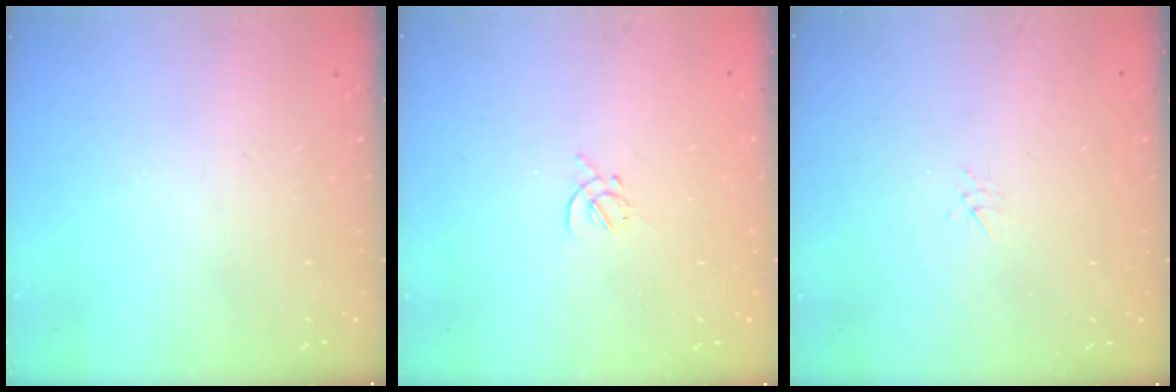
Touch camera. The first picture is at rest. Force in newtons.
{"total": 1.4, "press": 1.3, "slide": 0.5}
{"total": 3.7, "press": 3.6, "slide": 0.5}